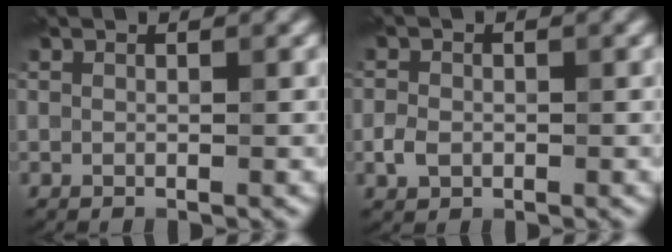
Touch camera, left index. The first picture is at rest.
{"total": 1.7, "force": [-0.5, 1.4, 0.9], "torque": [-0.014, -0.001, -0.014]}